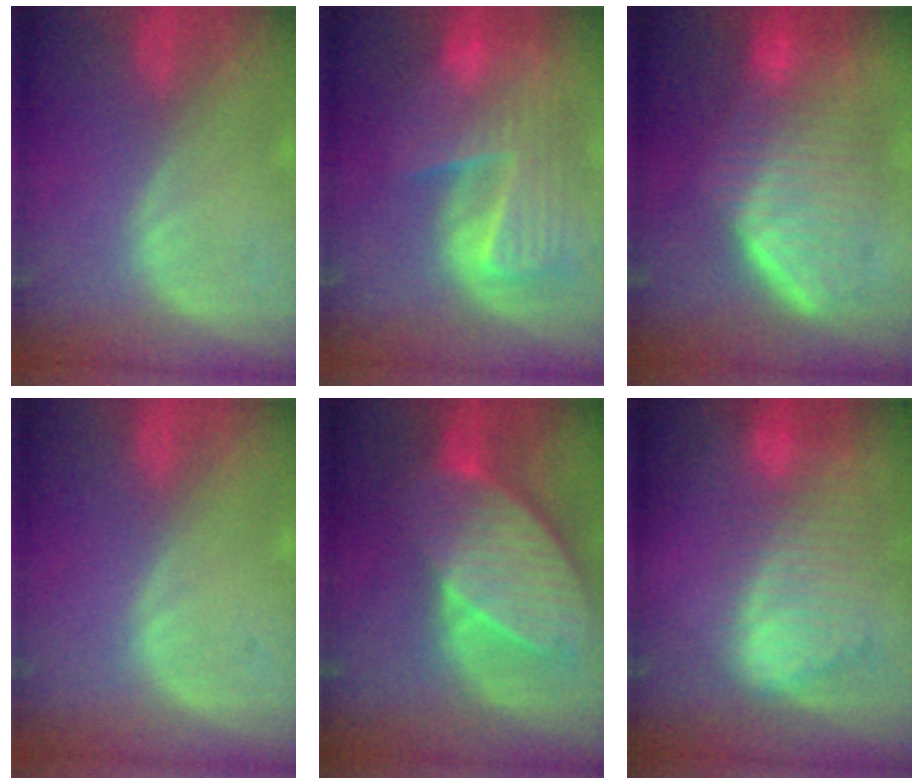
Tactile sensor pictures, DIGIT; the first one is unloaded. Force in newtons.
{"total": 10.2, "press": 8.9, "slide": 5.0}
{"total": 9.3, "press": 9.0, "slide": 2.5}
{"total": 0.0}
{"total": 10.4, "press": 9.1, "slide": 5.0}
{"total": 9.4, "press": 8.2, "slide": 4.7}